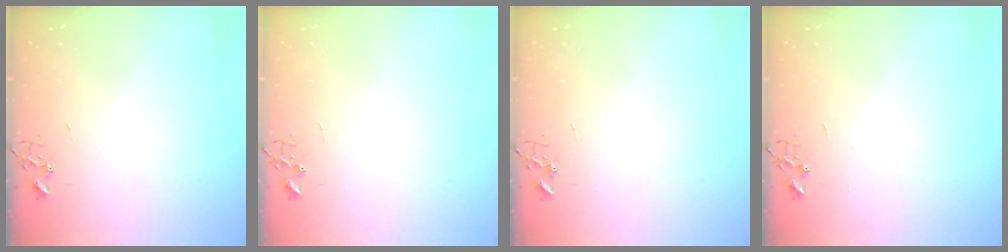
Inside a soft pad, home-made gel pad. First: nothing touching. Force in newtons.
{"total": 0.0}
{"total": 0.0}
{"total": 0.0}